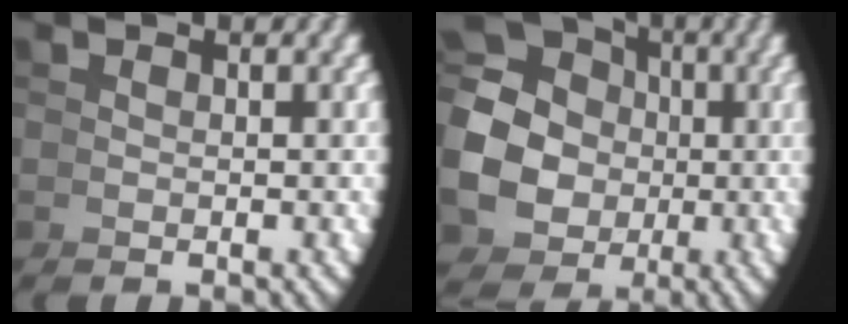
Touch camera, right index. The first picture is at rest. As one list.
[{"total": 14.5, "force": [1.0, 13.0, 6.3], "torque": [-0.149, -0.040, 0.017]}]